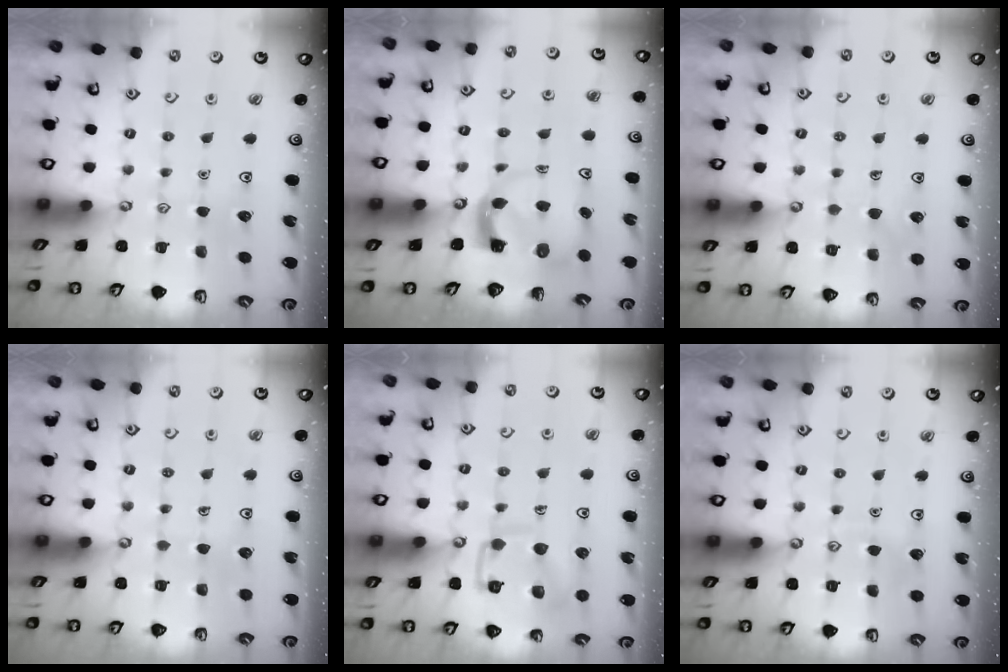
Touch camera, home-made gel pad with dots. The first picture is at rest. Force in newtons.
{"total": 3.9, "press": 3.9, "slide": 0.6}
{"total": 5.2, "press": 5.1, "slide": 0.3}
{"total": 4.6, "press": 4.6, "slide": 0.4}
{"total": 12.0, "press": 12.0, "slide": 0.6}
{"total": 4.7, "press": 4.7, "slide": 0.5}